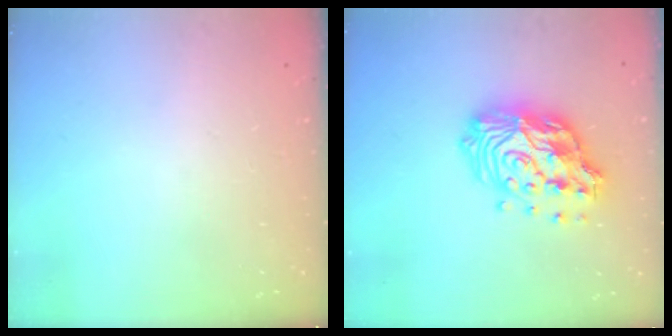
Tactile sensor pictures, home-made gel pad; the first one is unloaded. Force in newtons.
{"total": 18.7, "press": 18.6, "slide": 1.5}